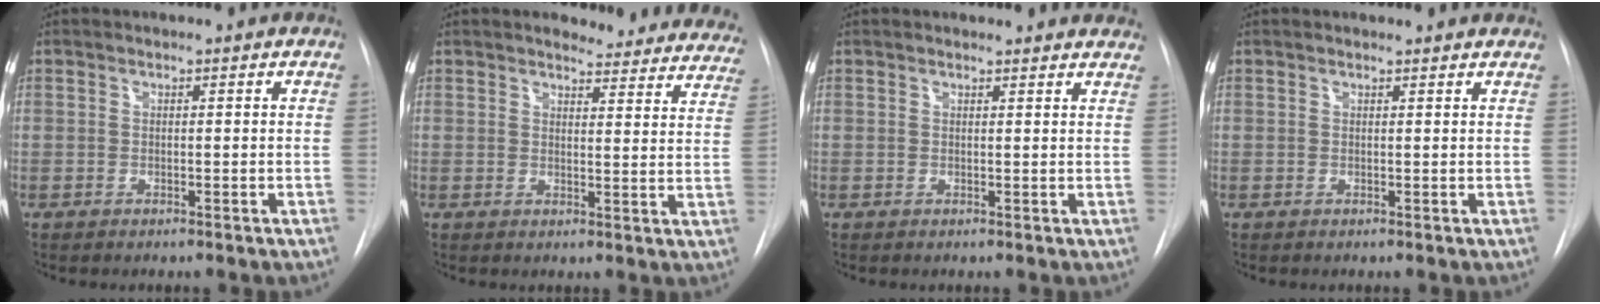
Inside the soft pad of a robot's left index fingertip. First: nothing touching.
{"total": 16.7, "force": [15.9, 4.0, 3.4], "torque": [-0.005, -0.063, 0.153]}
{"total": 8.9, "force": [8.5, 1.9, 1.8], "torque": [0.003, 0.002, 0.071]}
{"total": 3.5, "force": [3.4, 0.6, 0.8], "torque": [-0.012, 0.008, 0.028]}